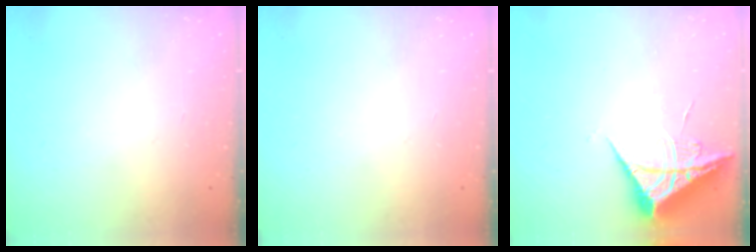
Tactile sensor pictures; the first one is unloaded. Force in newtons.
{"total": 0.0}
{"total": 7.6, "press": 7.6, "slide": 0.5}